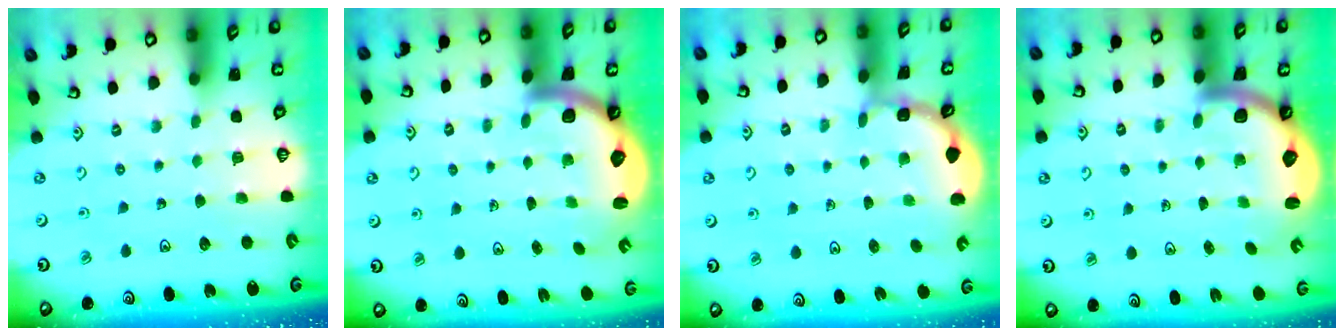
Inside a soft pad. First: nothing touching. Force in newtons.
{"total": 3.0, "press": 2.9, "slide": 0.4}
{"total": 2.1, "press": 2.1, "slide": 0.2}
{"total": 3.0, "press": 2.9, "slide": 0.4}